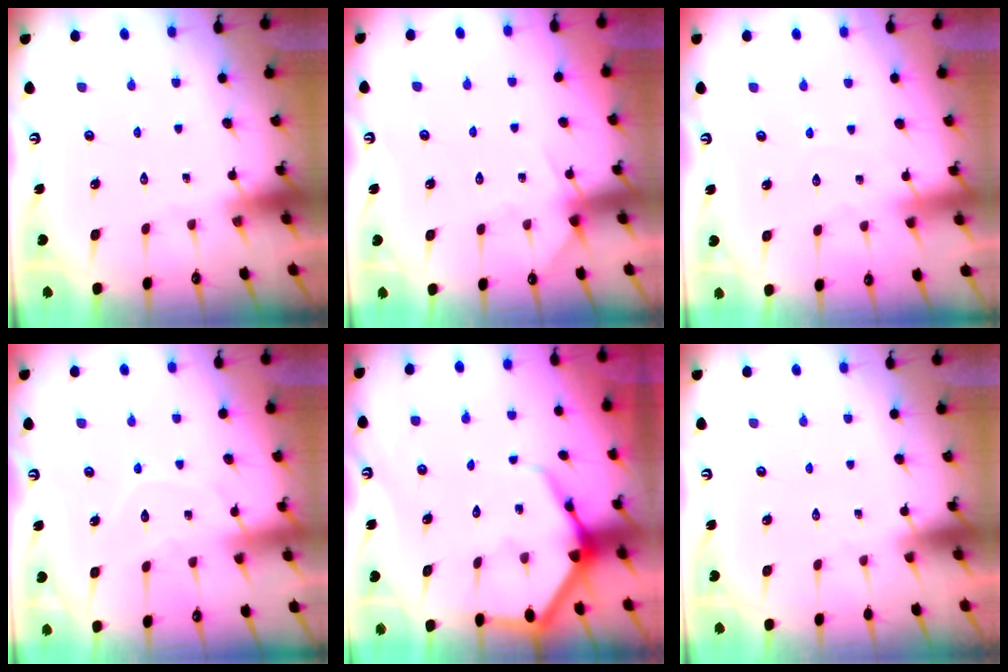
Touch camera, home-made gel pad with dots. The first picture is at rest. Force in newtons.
{"total": 5.5, "press": 5.5, "slide": 0.7}
{"total": 2.5, "press": 2.4, "slide": 0.3}
{"total": 7.5, "press": 7.4, "slide": 0.7}
{"total": 6.9, "press": 6.8, "slide": 0.8}
{"total": 0.0}